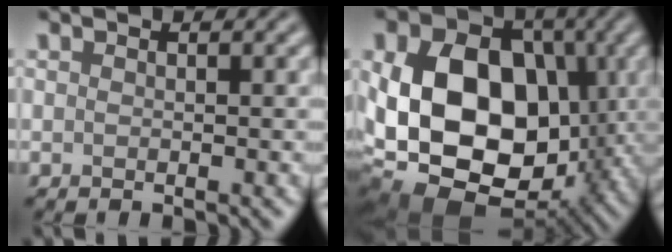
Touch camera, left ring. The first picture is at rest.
{"total": 17.3, "force": [-2.0, 12.4, 11.9], "torque": [-0.202, -0.006, -0.028]}